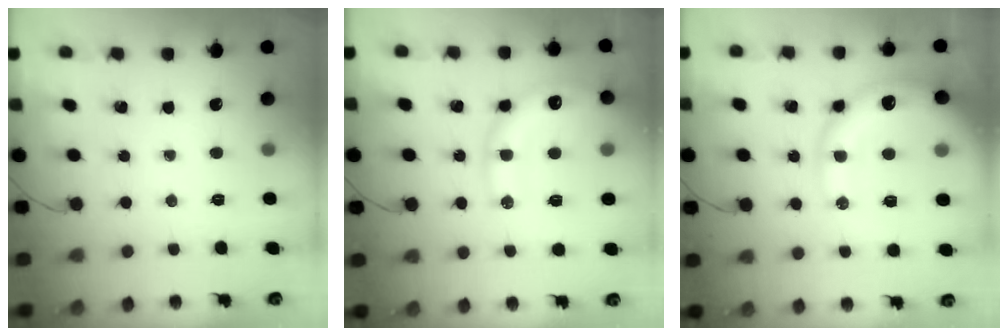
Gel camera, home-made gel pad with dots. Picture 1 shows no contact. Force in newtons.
{"total": 17.1, "press": 16.8, "slide": 2.9}
{"total": 18.3, "press": 17.8, "slide": 4.0}